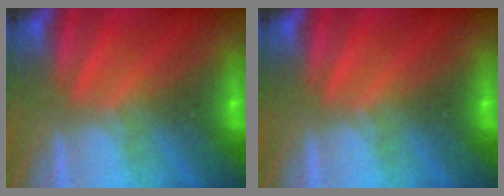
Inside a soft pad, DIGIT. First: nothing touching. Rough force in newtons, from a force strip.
{"total": 0.0}